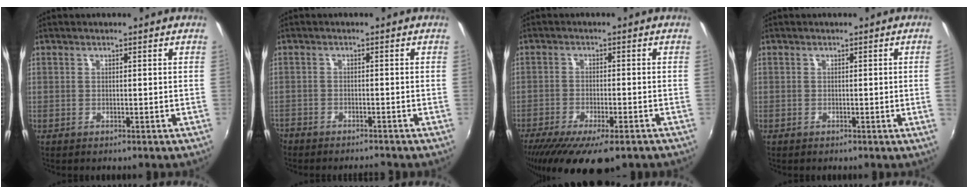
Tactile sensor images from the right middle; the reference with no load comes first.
{"total": 4.7, "force": [-4.4, 1.4, 1.1], "torque": [-0.053, -0.015, -0.078]}
{"total": 14.7, "force": [-10.6, 4.0, 9.4], "torque": [-0.190, -0.058, -0.166]}
{"total": 1.2, "force": [-0.1, -0.7, 1.0], "torque": [-0.009, -0.008, -0.001]}